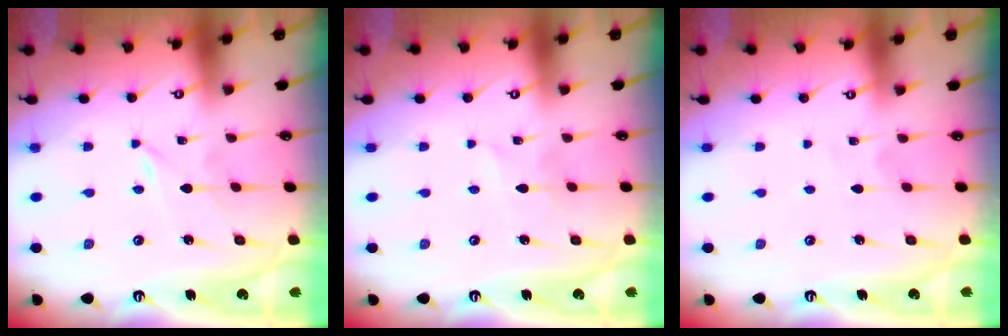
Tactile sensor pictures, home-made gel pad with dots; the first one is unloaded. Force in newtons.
{"total": 2.9, "press": 2.9, "slide": 0.4}
{"total": 2.0, "press": 2.0, "slide": 0.2}